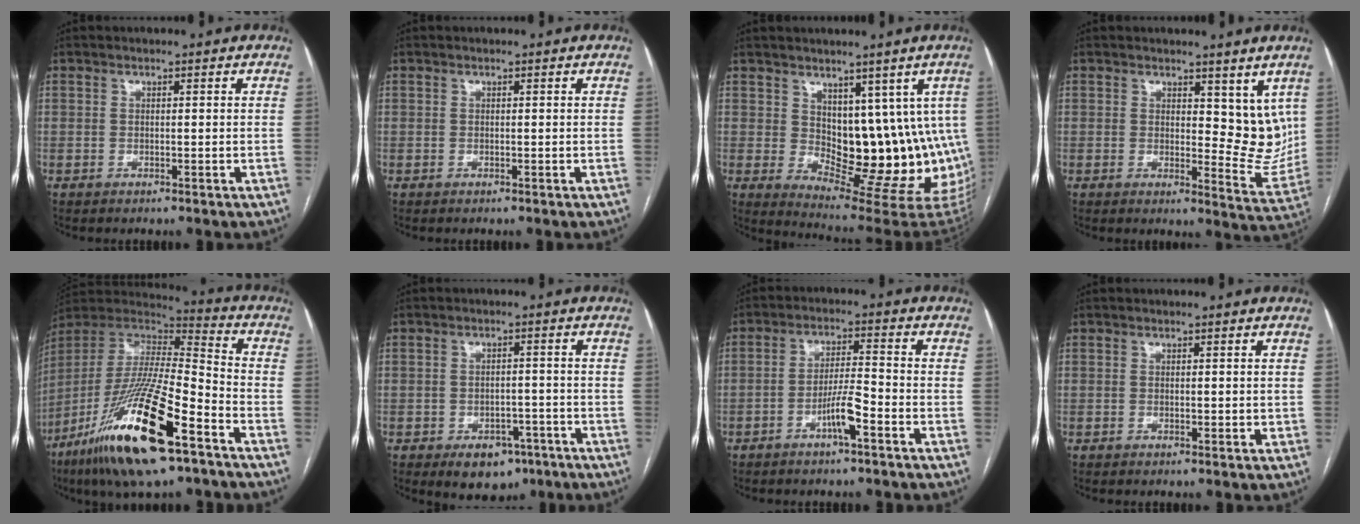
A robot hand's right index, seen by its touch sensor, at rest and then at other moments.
{"total": 0.0}
{"total": 14.0, "force": [3.2, 8.1, 11.0], "torque": [-0.122, -0.011, 0.068]}
{"total": 8.0, "force": [4.3, 4.0, 5.5], "torque": [-0.053, -0.014, 0.067]}
{"total": 25.1, "force": [-13.7, 4.4, 20.6], "torque": [-0.413, -0.051, -0.251]}
{"total": 6.5, "force": [-3.7, 4.3, 3.2], "torque": [-0.034, 0.007, -0.043]}
{"total": 7.7, "force": [-3.2, 0.6, 7.0], "torque": [-0.133, -0.001, -0.058]}
{"total": 1.1, "force": [0.3, 0.7, 0.7], "torque": [-0.008, -0.002, 0.005]}